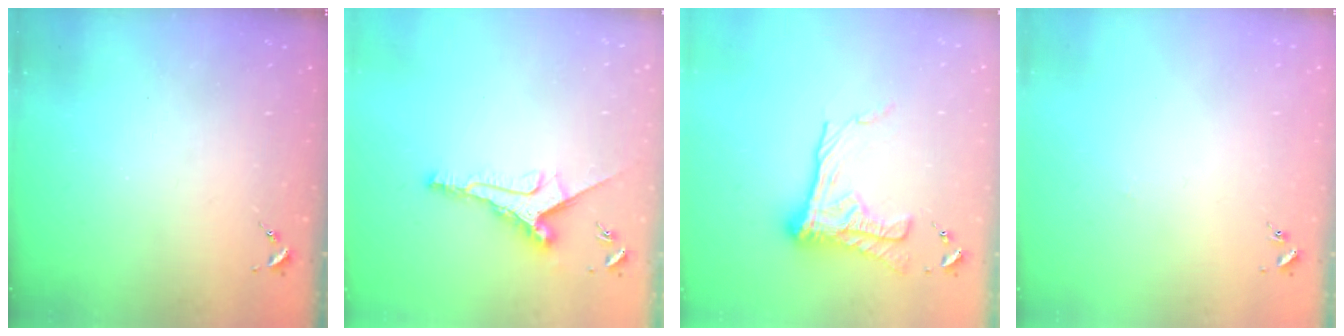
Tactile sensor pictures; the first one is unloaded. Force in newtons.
{"total": 10.5, "press": 10.5, "slide": 0.3}
{"total": 16.6, "press": 16.6, "slide": 1.4}
{"total": 1.1, "press": 1.1, "slide": 0.2}